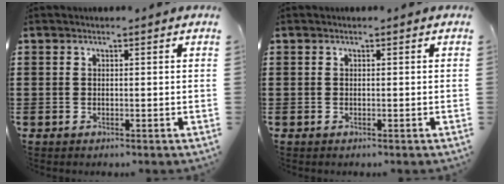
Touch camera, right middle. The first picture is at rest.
{"total": 0.0}